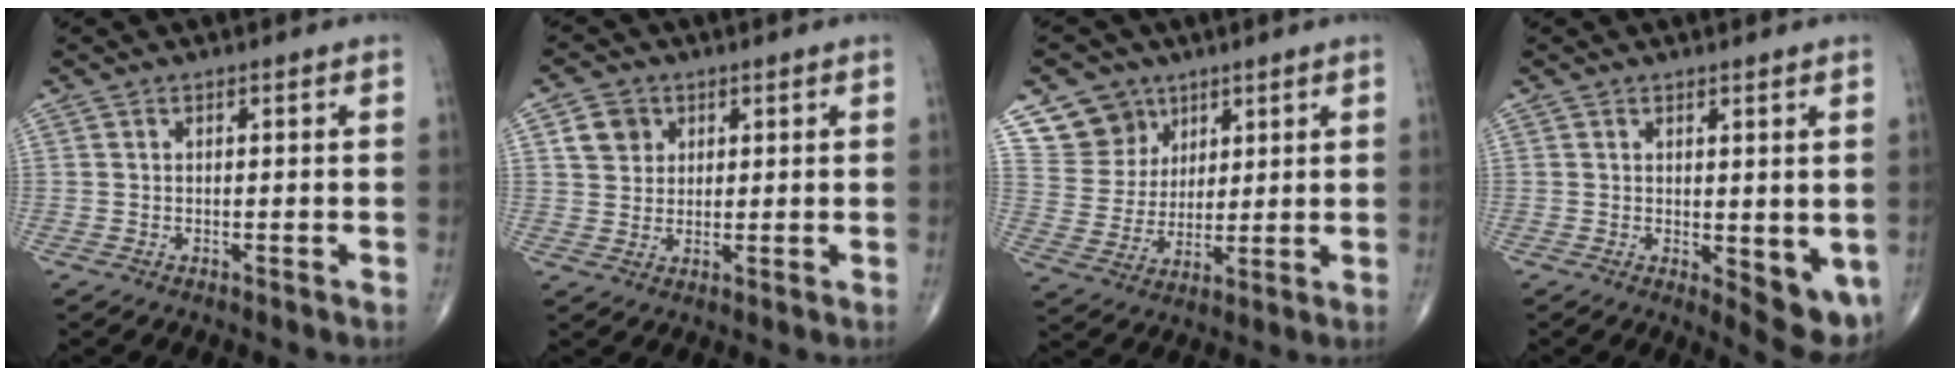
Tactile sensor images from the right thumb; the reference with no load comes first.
{"total": 5.0, "force": [2.0, 4.3, 1.7], "torque": [-0.011, -0.005, 0.034]}
{"total": 9.2, "force": [5.6, 7.2, 1.2], "torque": [0.014, -0.037, 0.112]}
{"total": 6.8, "force": [-0.4, 2.9, 6.1], "torque": [-0.065, -0.018, 0.003]}